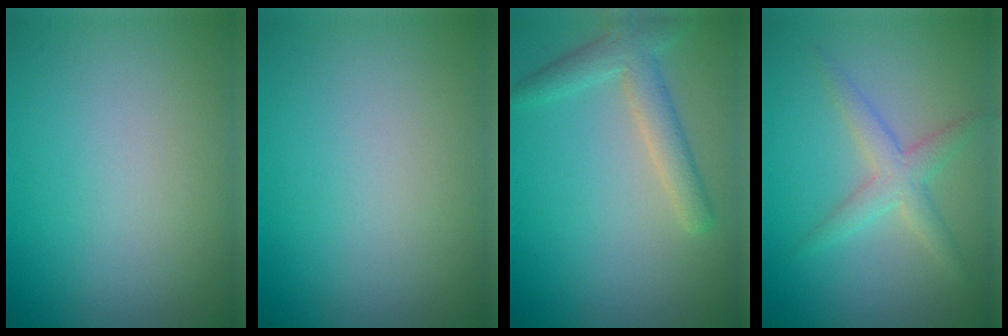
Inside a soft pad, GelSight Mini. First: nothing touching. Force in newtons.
{"total": 0.0}
{"total": 3.4, "press": 3.4, "slide": 0.2}
{"total": 2.8, "press": 2.8, "slide": 0.0}